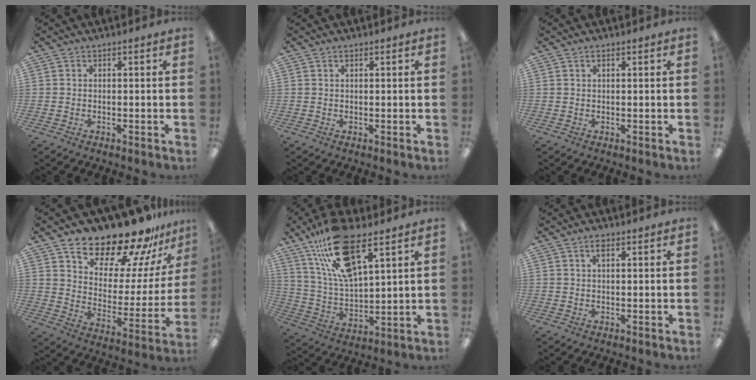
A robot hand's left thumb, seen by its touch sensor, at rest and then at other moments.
{"total": 0.8, "force": [0.4, 0.3, 0.6], "torque": [-0.013, 0.001, 0.008]}
{"total": 1.0, "force": [0.5, 0.4, 0.8], "torque": [-0.008, -0.001, 0.007]}
{"total": 19.7, "force": [17.6, 6.2, 6.3], "torque": [-0.106, -0.146, 0.301]}
{"total": 18.5, "force": [11.9, 6.5, 12.5], "torque": [-0.249, -0.041, 0.205]}
{"total": 2.1, "force": [1.2, 0.8, 1.6], "torque": [-0.027, 0.001, 0.018]}